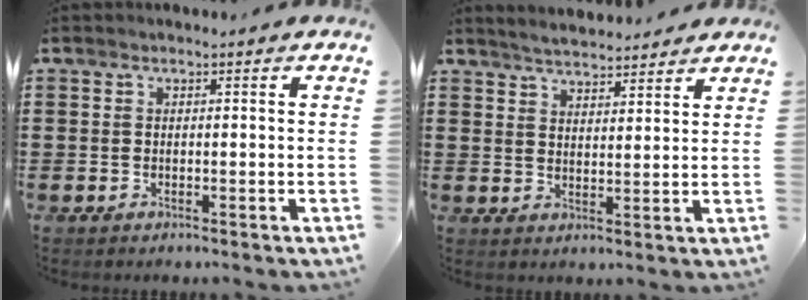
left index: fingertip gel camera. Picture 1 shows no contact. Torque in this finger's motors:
{"motor_torque": [2.14, 0.00, 0.61, 0.04]}